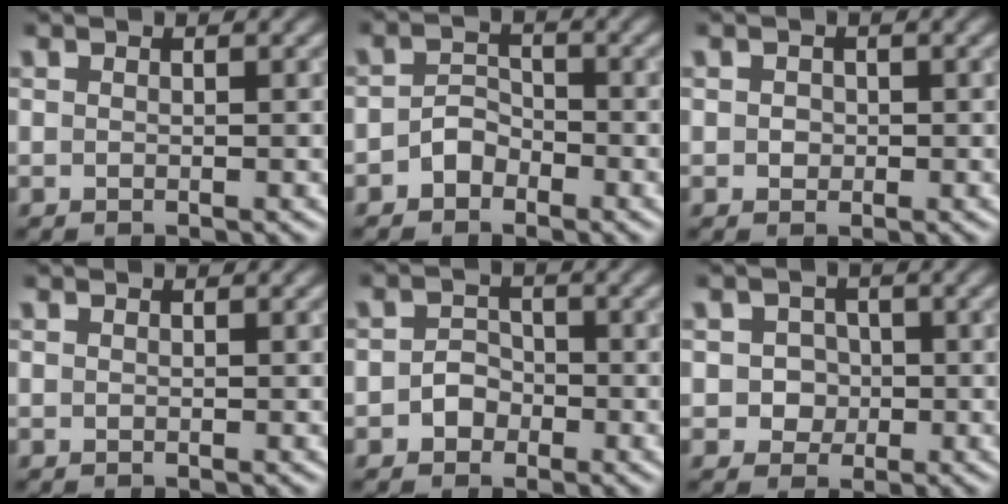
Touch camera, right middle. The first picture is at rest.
{"total": 2.0, "force": [-1.3, 1.3, 0.7], "torque": [-0.011, 0.011, -0.027]}
{"total": 0.9, "force": [0.0, 0.9, 0.4], "torque": [-0.004, -0.001, -0.002]}
{"total": 0.0}
{"total": 2.0, "force": [-0.8, 1.7, 0.7], "torque": [-0.007, 0.005, -0.017]}
{"total": 2.1, "force": [-0.2, 2.0, 0.7], "torque": [0.011, 0.002, -0.008]}